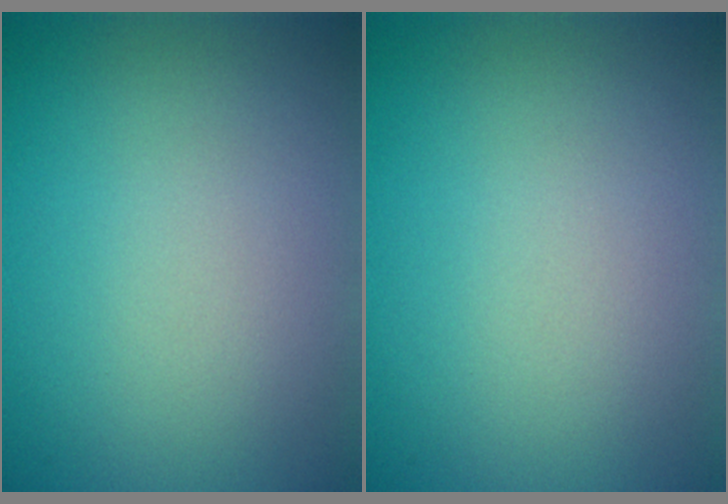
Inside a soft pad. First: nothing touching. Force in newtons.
{"total": 0.0}